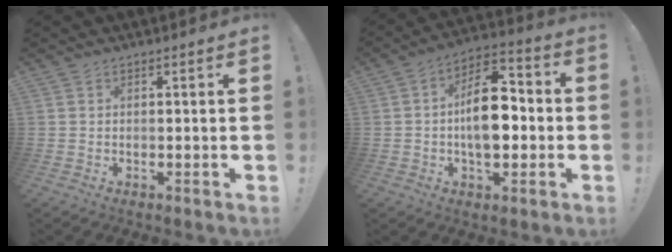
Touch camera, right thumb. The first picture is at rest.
{"total": 15.6, "force": [-1.5, 9.2, 12.4], "torque": [-0.198, 0.013, -0.031]}